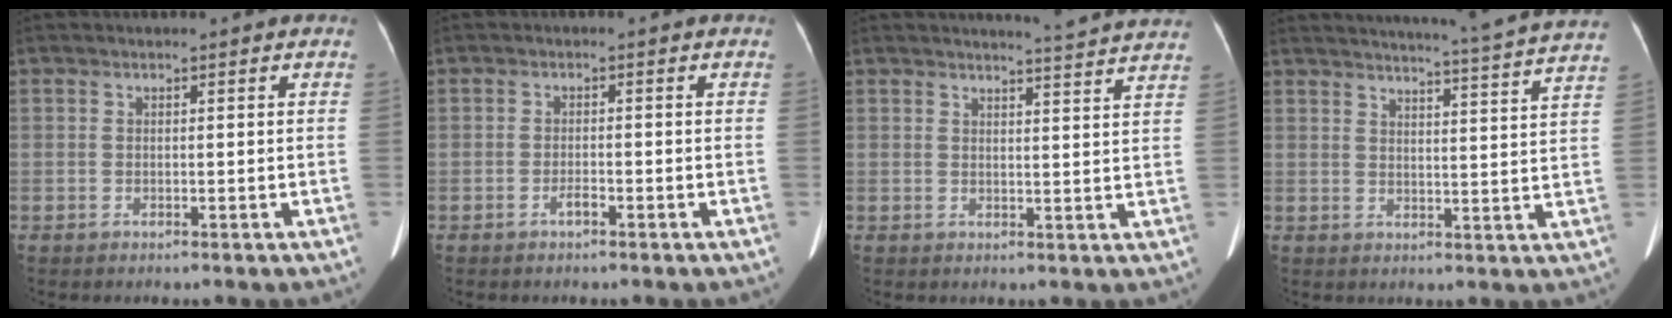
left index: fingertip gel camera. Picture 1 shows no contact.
{"total": 1.3, "force": [-1.0, 0.2, 0.8], "torque": [-0.018, 0.000, -0.015]}
{"total": 8.1, "force": [7.9, -1.1, 1.7], "torque": [-0.031, -0.021, 0.081]}
{"total": 19.3, "force": [18.1, -1.8, 6.6], "torque": [-0.108, -0.059, 0.212]}